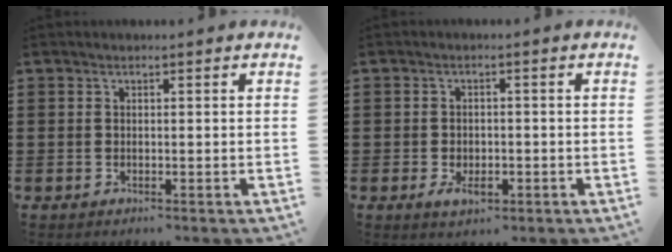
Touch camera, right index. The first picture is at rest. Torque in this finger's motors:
{"motor_torque": [1.22, 0.92, 0.23, 0.06]}